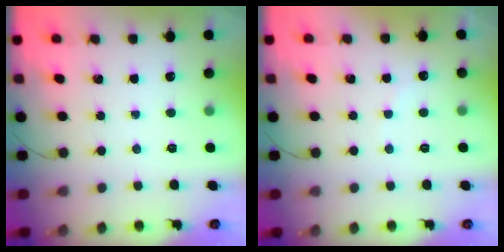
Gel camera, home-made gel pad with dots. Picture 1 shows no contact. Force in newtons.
{"total": 4.6, "press": 4.5, "slide": 0.6}